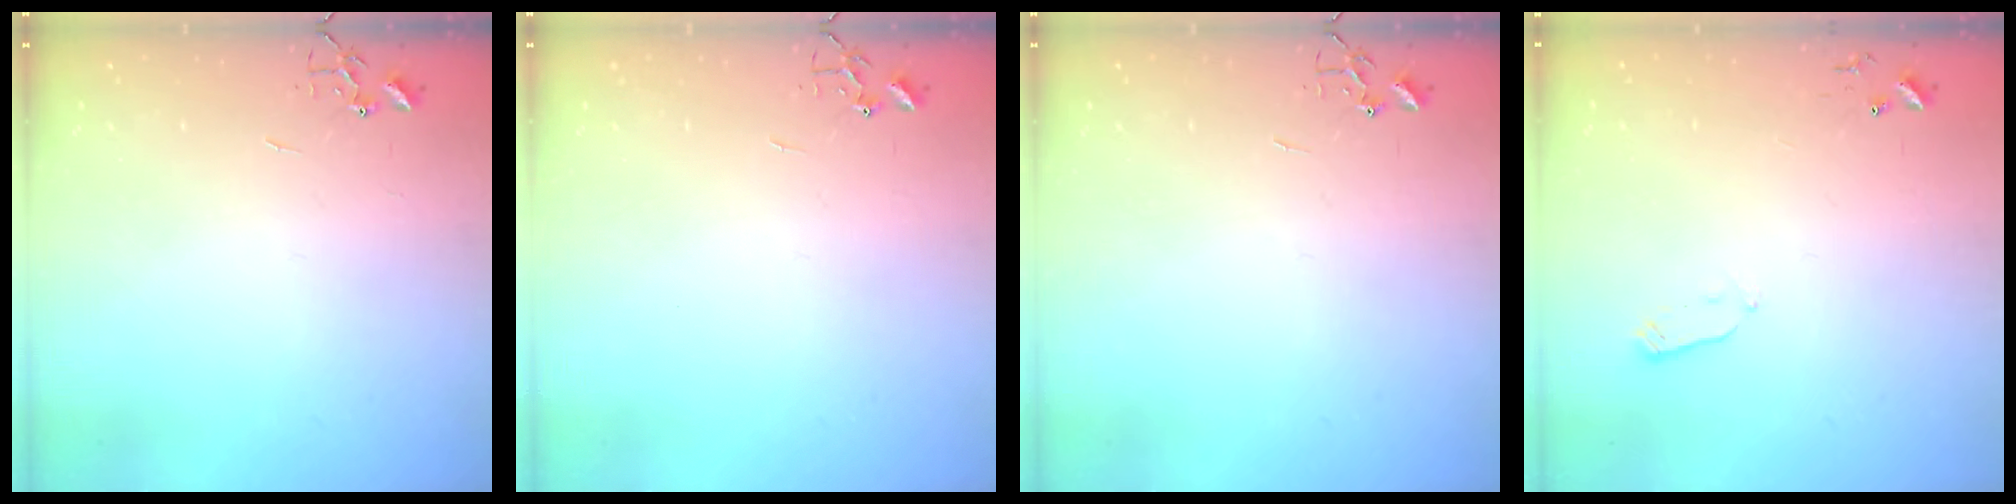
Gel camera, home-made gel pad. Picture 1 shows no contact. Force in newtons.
{"total": 0.0}
{"total": 0.0}
{"total": 2.7, "press": 2.6, "slide": 0.4}